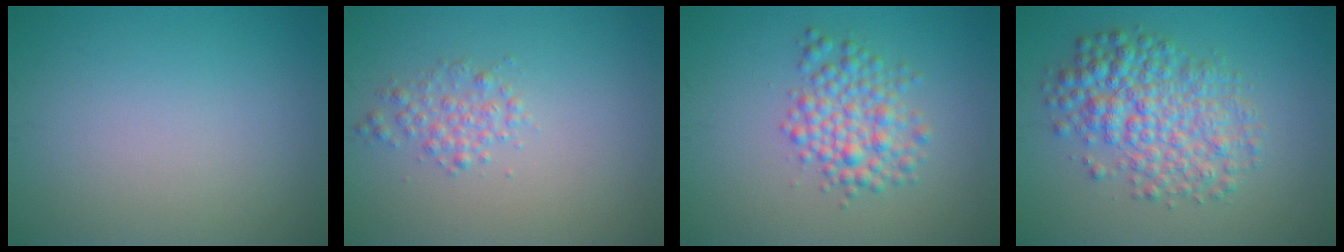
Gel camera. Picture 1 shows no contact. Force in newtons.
{"total": 1.8, "press": 1.8, "slide": 0.0}
{"total": 3.8, "press": 3.8, "slide": 0.0}
{"total": 5.9, "press": 5.9, "slide": 0.1}